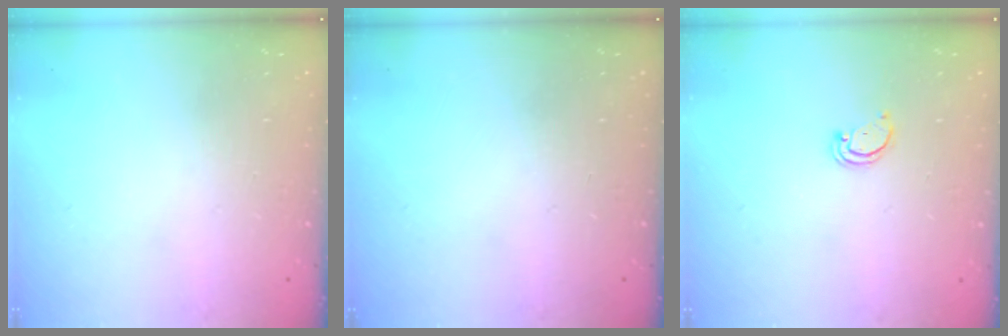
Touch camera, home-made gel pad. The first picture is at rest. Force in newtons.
{"total": 0.0}
{"total": 1.5, "press": 1.5, "slide": 0.1}